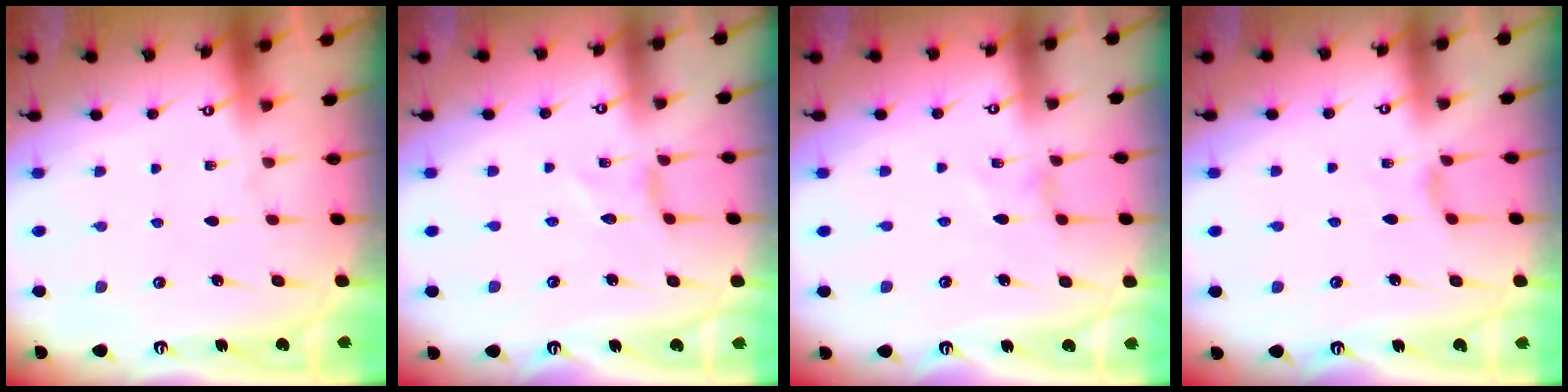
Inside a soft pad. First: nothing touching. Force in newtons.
{"total": 0.0}
{"total": 0.0}
{"total": 2.4, "press": 2.3, "slide": 0.5}